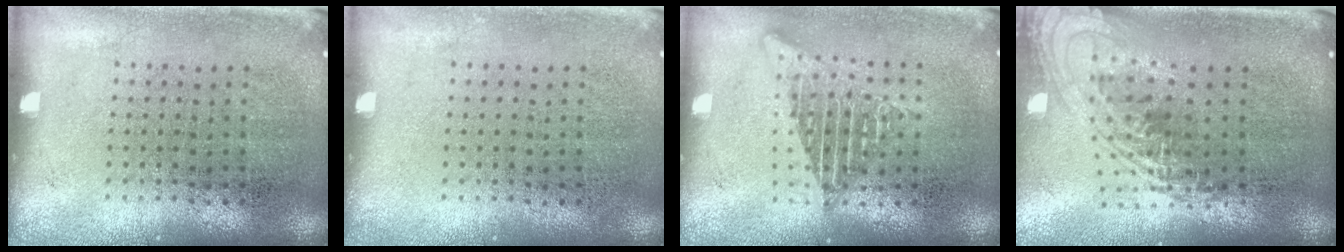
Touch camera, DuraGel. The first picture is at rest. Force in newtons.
{"total": 0.0}
{"total": 1.7, "press": 1.7, "slide": 0.2}
{"total": 2.3, "press": 1.7, "slide": 1.5}